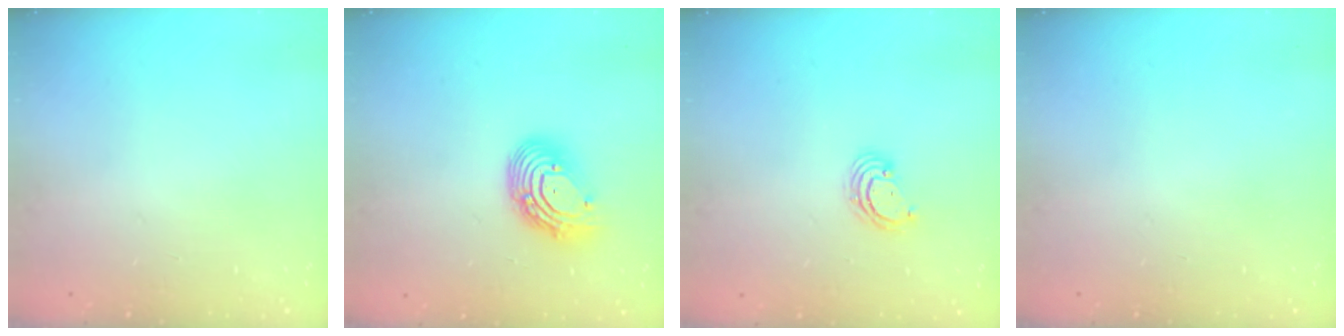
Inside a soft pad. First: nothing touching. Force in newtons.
{"total": 11.5, "press": 11.5, "slide": 1.1}
{"total": 3.6, "press": 3.6, "slide": 0.2}
{"total": 0.0}